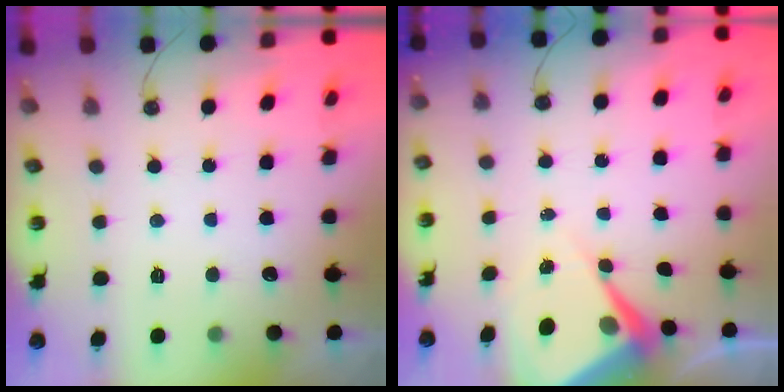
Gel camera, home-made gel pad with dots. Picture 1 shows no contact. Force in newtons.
{"total": 7.0, "press": 6.9, "slide": 0.8}